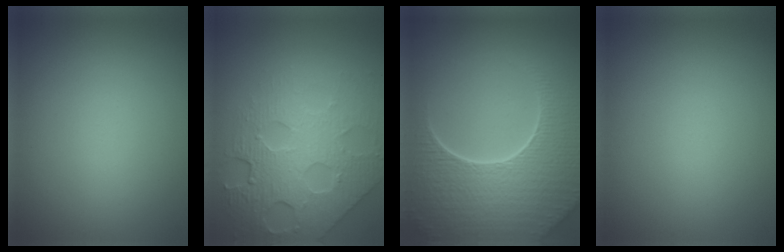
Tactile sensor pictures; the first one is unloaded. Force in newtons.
{"total": 8.1, "press": 5.6, "slide": 5.9}
{"total": 9.4, "press": 6.7, "slide": 6.6}
{"total": 0.0}